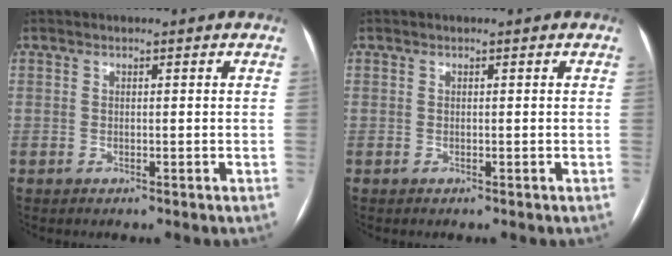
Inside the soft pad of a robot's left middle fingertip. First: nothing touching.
{"total": 0.0}